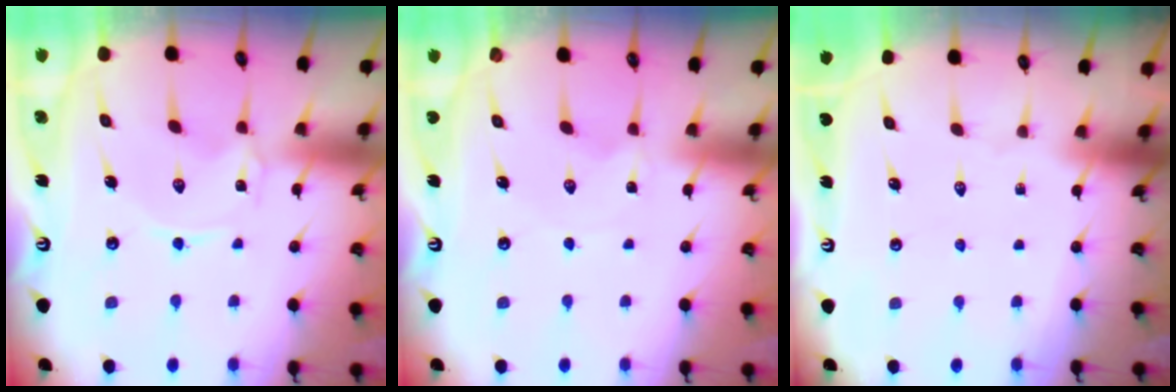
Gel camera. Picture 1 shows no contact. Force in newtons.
{"total": 0.0}
{"total": 0.0}